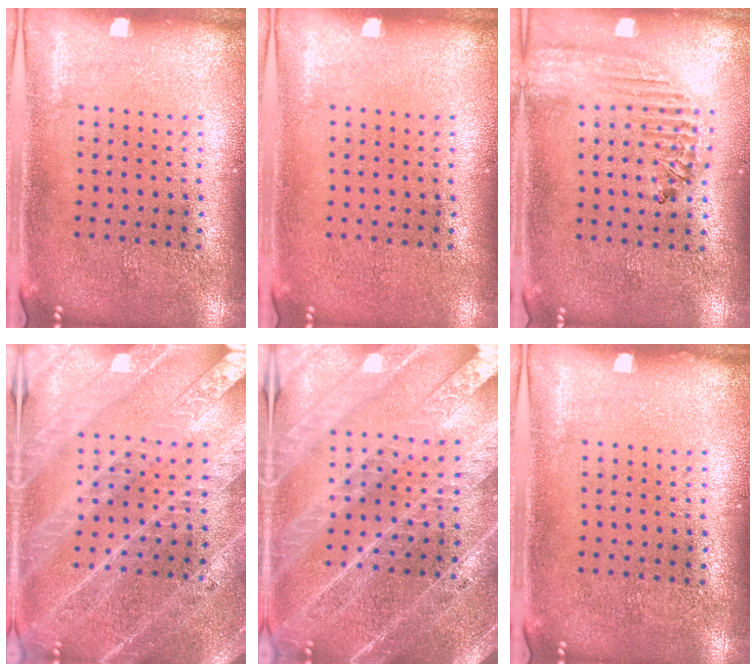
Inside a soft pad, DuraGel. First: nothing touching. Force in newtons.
{"total": 0.0}
{"total": 1.8, "press": 1.7, "slide": 0.7}
{"total": 3.6, "press": 3.3, "slide": 1.4}
{"total": 4.2, "press": 3.8, "slide": 1.8}
{"total": 0.0}